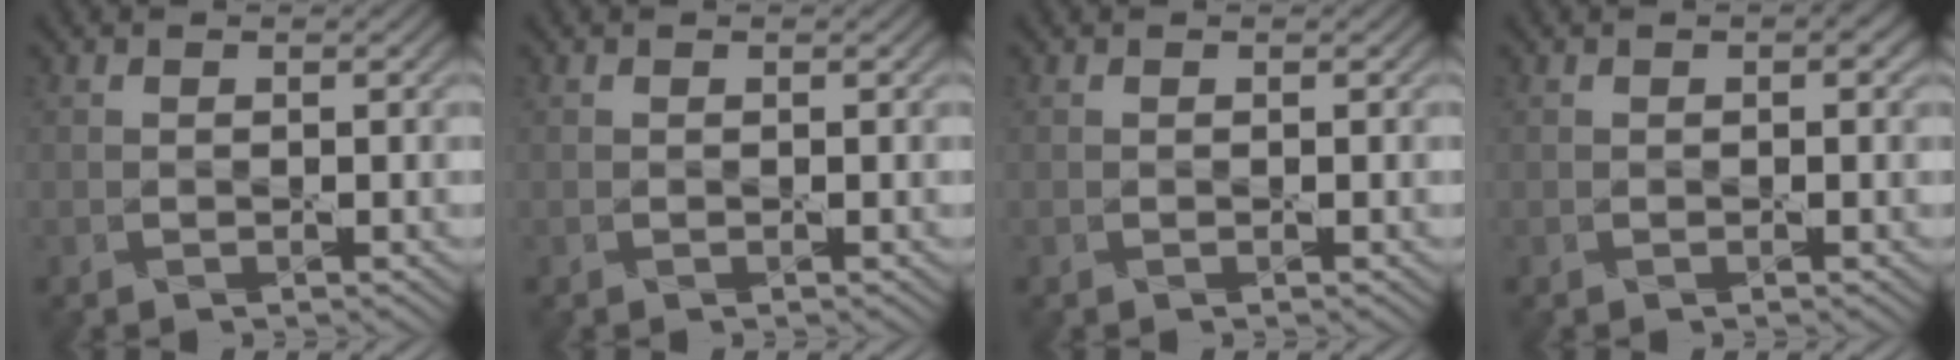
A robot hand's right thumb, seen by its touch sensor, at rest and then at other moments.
{"total": 0.0}
{"total": 0.0}
{"total": 0.9, "force": [0.2, 0.4, 0.8], "torque": [-0.010, 0.000, 0.004]}